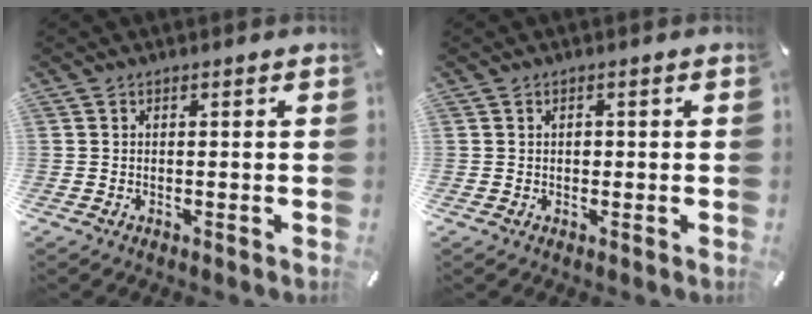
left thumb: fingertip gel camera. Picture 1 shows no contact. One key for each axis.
{"total": 1.0, "fx": 0.0, "fy": 0.8, "fz": 0.6, "tx": -0.012, "ty": 0.003, "tz": -0.001}